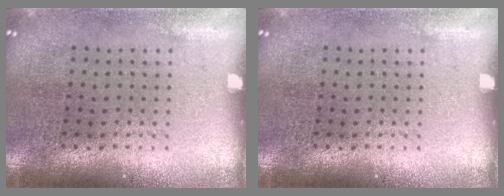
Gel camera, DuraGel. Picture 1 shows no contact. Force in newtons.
{"total": 0.0}